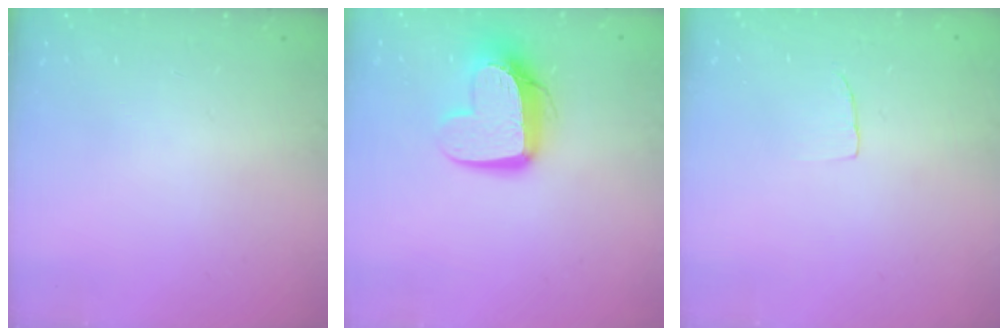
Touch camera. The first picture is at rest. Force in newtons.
{"total": 12.2, "press": 12.2, "slide": 1.2}
{"total": 3.1, "press": 3.0, "slide": 0.3}